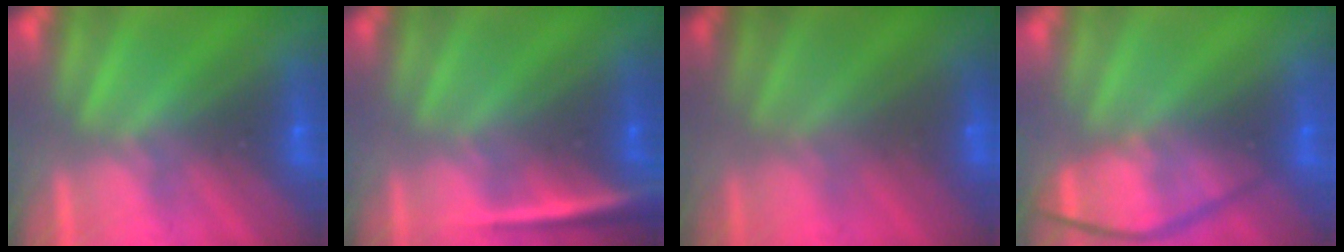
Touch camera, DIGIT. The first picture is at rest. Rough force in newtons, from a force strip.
{"total": 2.4}
{"total": 2.3}
{"total": 4.4}